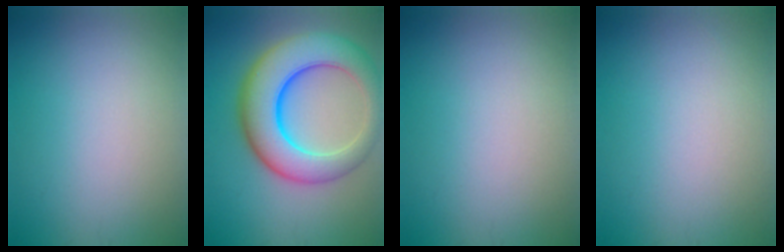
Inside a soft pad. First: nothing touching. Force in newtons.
{"total": 10.1, "press": 10.1, "slide": 0.4}
{"total": 0.0}
{"total": 0.0}